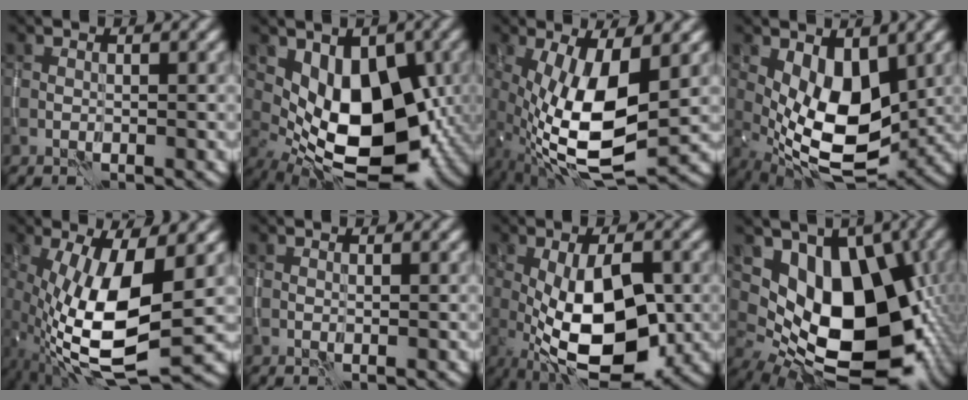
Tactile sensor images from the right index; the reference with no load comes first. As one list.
[{"total": 10.7, "force": [-0.1, 6.2, 8.7], "torque": [-0.137, -0.014, 0.005]}, {"total": 11.3, "force": [-0.6, 4.2, 10.4], "torque": [-0.198, -0.017, -0.010]}, {"total": 7.0, "force": [0.7, 3.8, 5.9], "torque": [-0.119, -0.016, 0.018]}, {"total": 12.2, "force": [-1.3, 4.2, 11.4], "torque": [-0.220, -0.016, -0.022]}, {"total": 0.0}, {"total": 10.8, "force": [-2.1, 4.7, 9.5], "torque": [-0.179, -0.011, -0.032]}, {"total": 13.5, "force": [1.0, 8.5, 10.5], "torque": [-0.145, -0.029, 0.018]}]